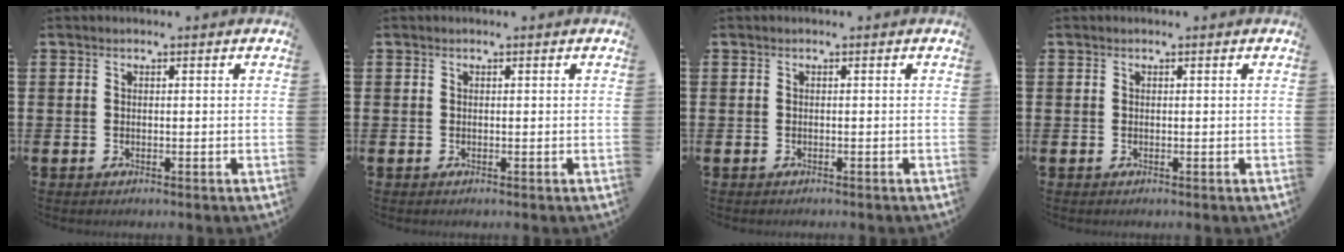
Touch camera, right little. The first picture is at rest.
{"total": 0.0}
{"total": 0.0}
{"total": 0.0}